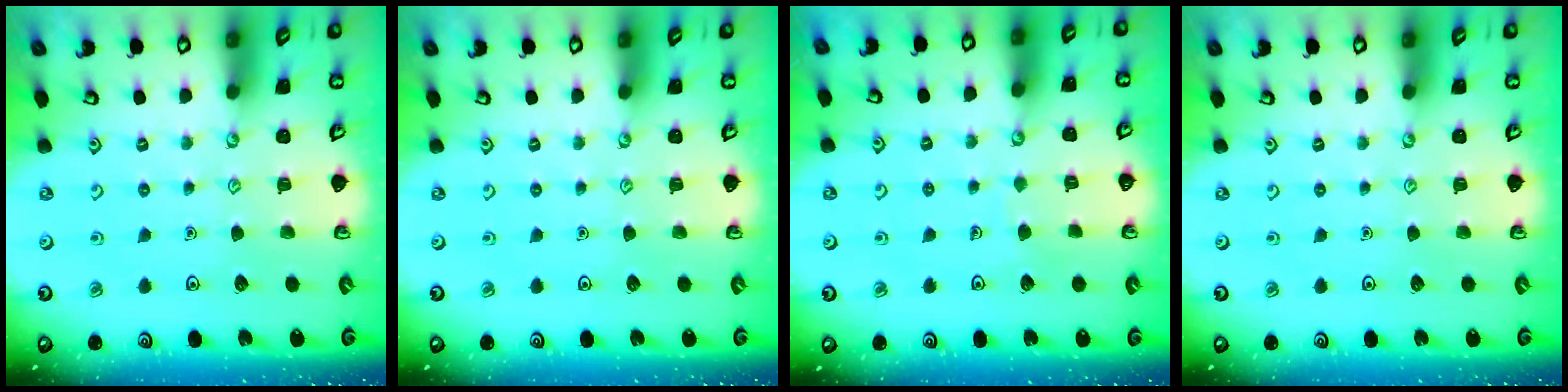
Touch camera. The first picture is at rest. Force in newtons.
{"total": 0.0}
{"total": 1.8, "press": 1.8, "slide": 0.0}
{"total": 0.0}